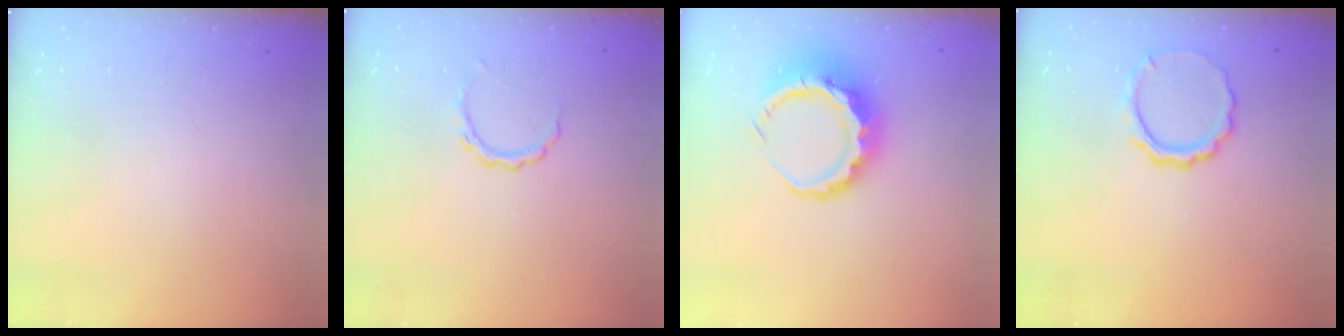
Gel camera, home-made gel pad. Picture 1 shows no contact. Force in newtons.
{"total": 4.9, "press": 4.9, "slide": 0.1}
{"total": 8.8, "press": 8.6, "slide": 1.8}
{"total": 8.1, "press": 8.0, "slide": 0.6}